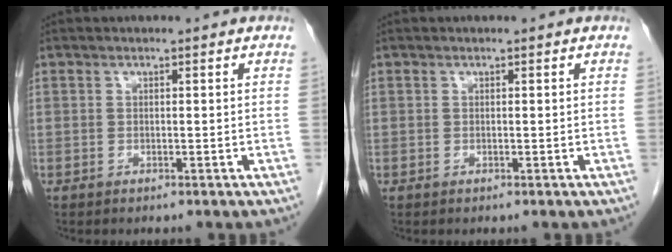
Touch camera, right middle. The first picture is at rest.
{"total": 0.0}